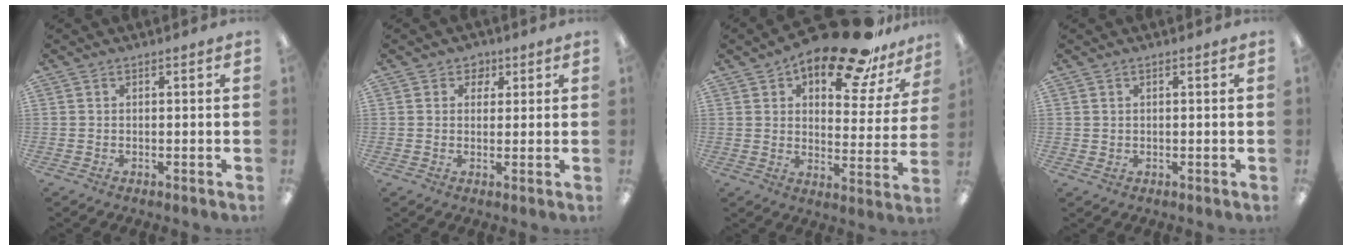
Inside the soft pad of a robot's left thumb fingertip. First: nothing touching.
{"total": 2.9, "force": [1.4, 2.4, 0.6], "torque": [-0.002, -0.001, 0.022]}
{"total": 17.8, "force": [13.7, 6.4, 9.5], "torque": [-0.140, -0.090, 0.229]}
{"total": 0.7, "force": [0.4, 0.6, 0.3], "torque": [-0.005, 0.004, 0.006]}